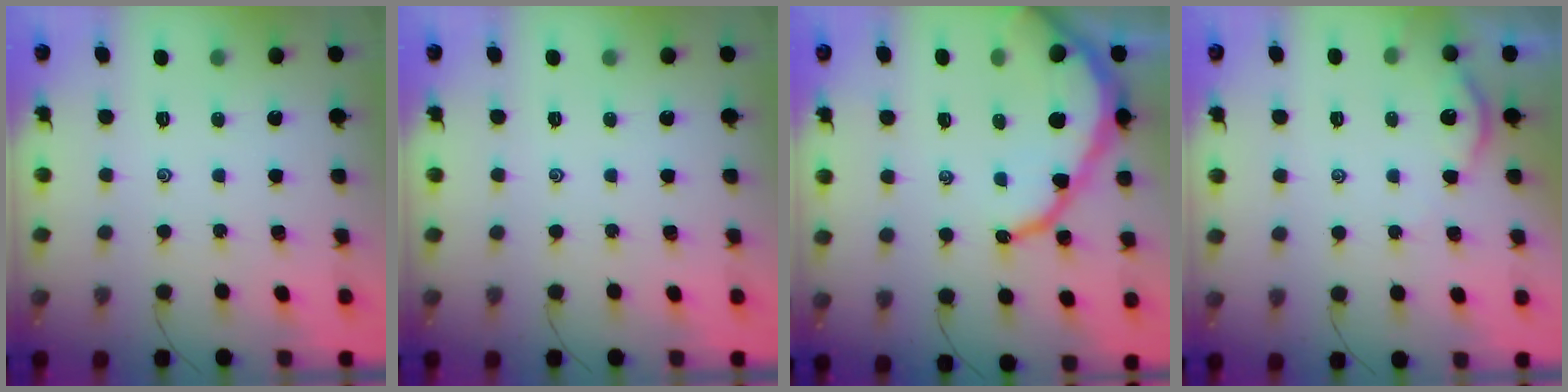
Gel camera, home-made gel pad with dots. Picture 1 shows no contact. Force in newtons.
{"total": 0.0}
{"total": 14.0, "press": 14.0, "slide": 1.2}
{"total": 2.9, "press": 2.9, "slide": 0.3}